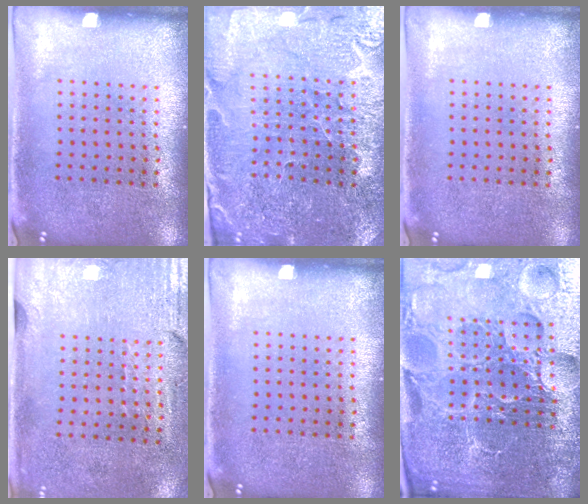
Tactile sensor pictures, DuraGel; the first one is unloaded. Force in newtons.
{"total": 1.8, "press": 1.8, "slide": 0.2}
{"total": 0.0}
{"total": 3.0, "press": 2.5, "slide": 1.6}
{"total": 0.0}
{"total": 6.6, "press": 5.9, "slide": 3.1}